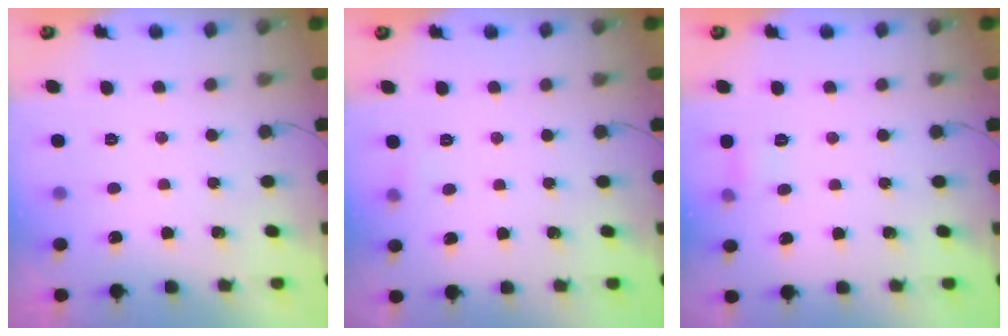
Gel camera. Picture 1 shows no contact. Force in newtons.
{"total": 3.0, "press": 2.7, "slide": 1.3}
{"total": 4.5, "press": 4.2, "slide": 1.4}